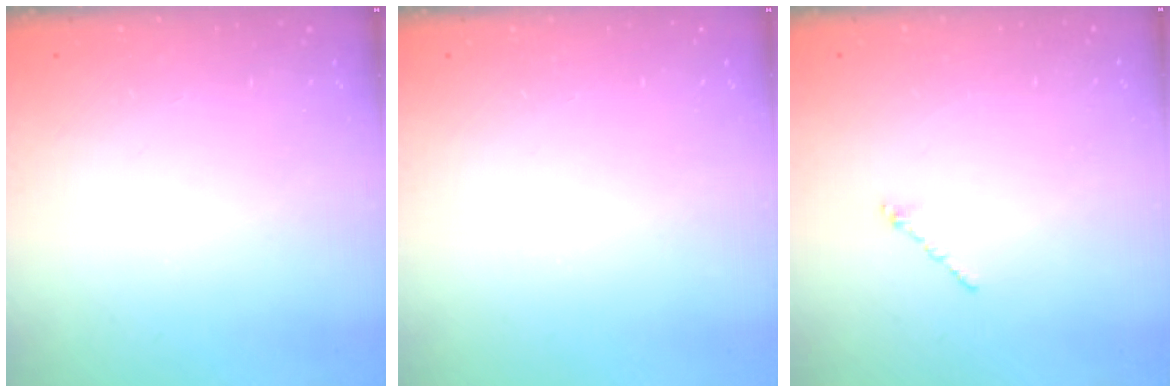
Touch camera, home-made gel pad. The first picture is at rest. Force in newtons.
{"total": 0.0}
{"total": 1.2, "press": 1.1, "slide": 0.5}